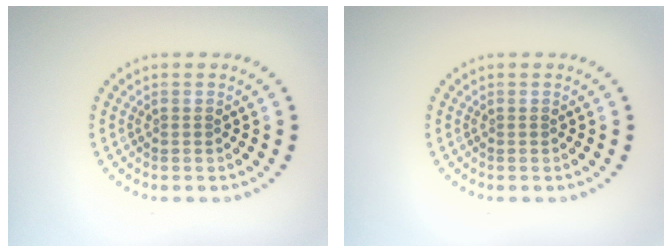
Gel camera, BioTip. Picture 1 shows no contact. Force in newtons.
{"total": 0.0}